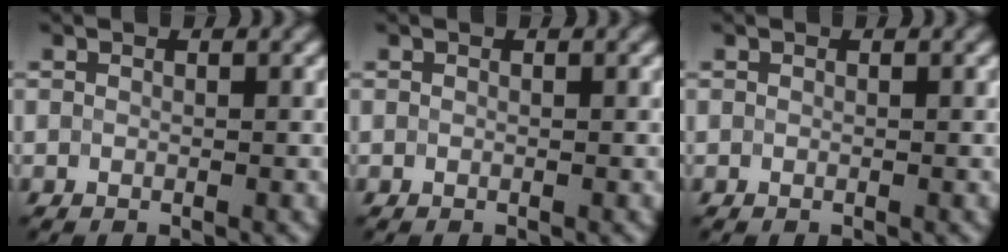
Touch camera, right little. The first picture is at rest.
{"total": 0.0}
{"total": 0.0}